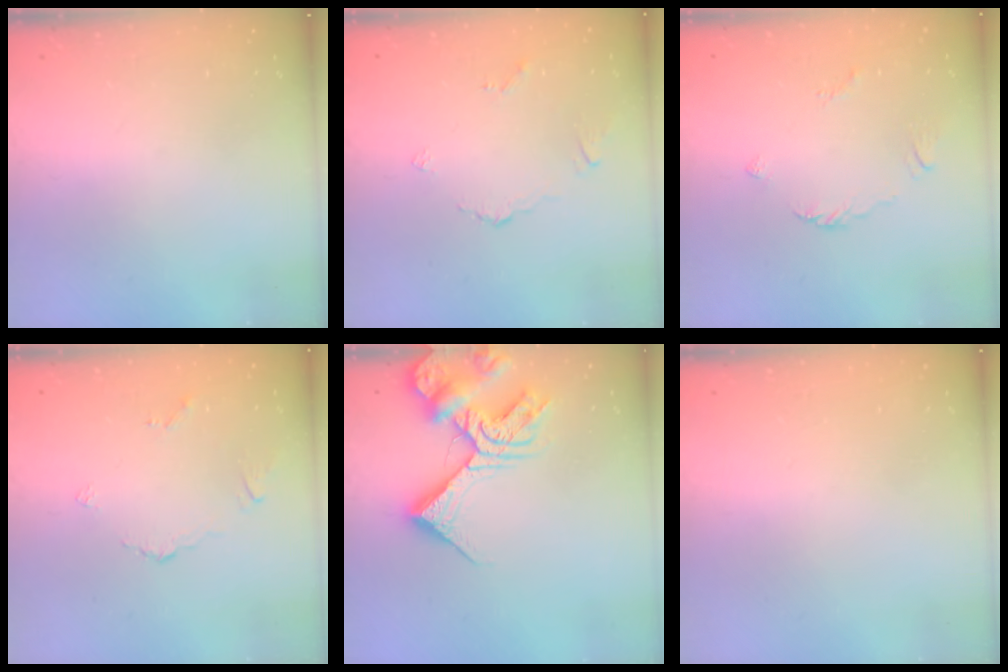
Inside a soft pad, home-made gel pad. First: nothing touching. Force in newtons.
{"total": 2.6, "press": 2.6, "slide": 0.6}
{"total": 2.3, "press": 2.3, "slide": 0.5}
{"total": 2.6, "press": 2.6, "slide": 0.6}
{"total": 13.8, "press": 13.7, "slide": 1.8}
{"total": 1.8, "press": 1.8, "slide": 0.1}